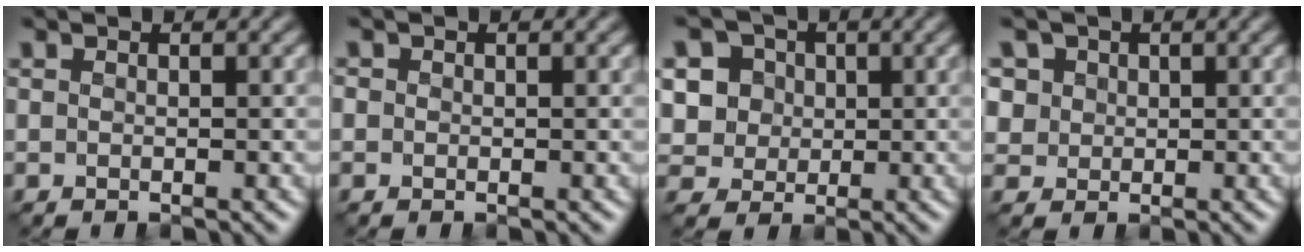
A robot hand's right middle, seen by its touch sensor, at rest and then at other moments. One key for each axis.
{"total": 0.5, "fx": 0.0, "fy": 0.5, "fz": 0.1, "tx": 0.004, "ty": -0.003, "tz": -0.001}
{"total": 7.1, "fx": 2.3, "fy": 6.2, "fz": 2.6, "tx": -0.056, "ty": 0.024, "tz": 0.023}
{"total": 4.5, "fx": 2.1, "fy": 3.6, "fz": 1.6, "tx": -0.045, "ty": 0.011, "tz": 0.033}